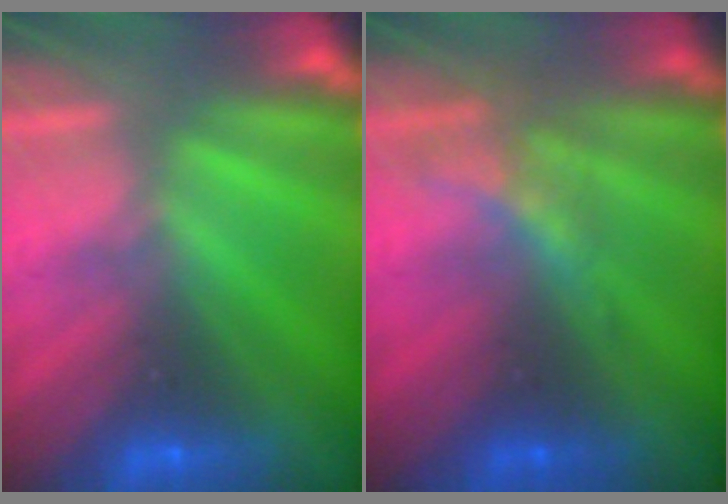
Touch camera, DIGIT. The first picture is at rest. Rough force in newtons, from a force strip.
{"total": 2.2}